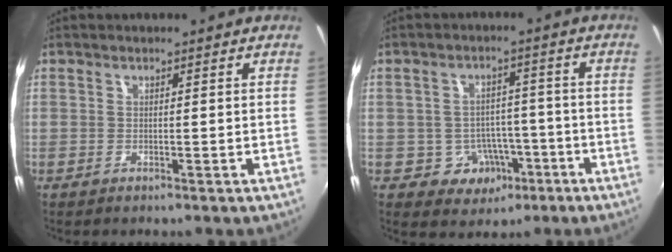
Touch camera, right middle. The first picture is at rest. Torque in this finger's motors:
{"motor_torque": [0.49, -0.59, 0.04, 0.00]}